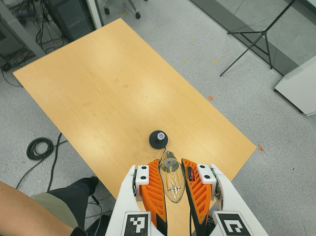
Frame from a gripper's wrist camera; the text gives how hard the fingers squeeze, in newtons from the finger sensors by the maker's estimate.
{"total": 21.0, "left": 23.2, "right": 18.9}